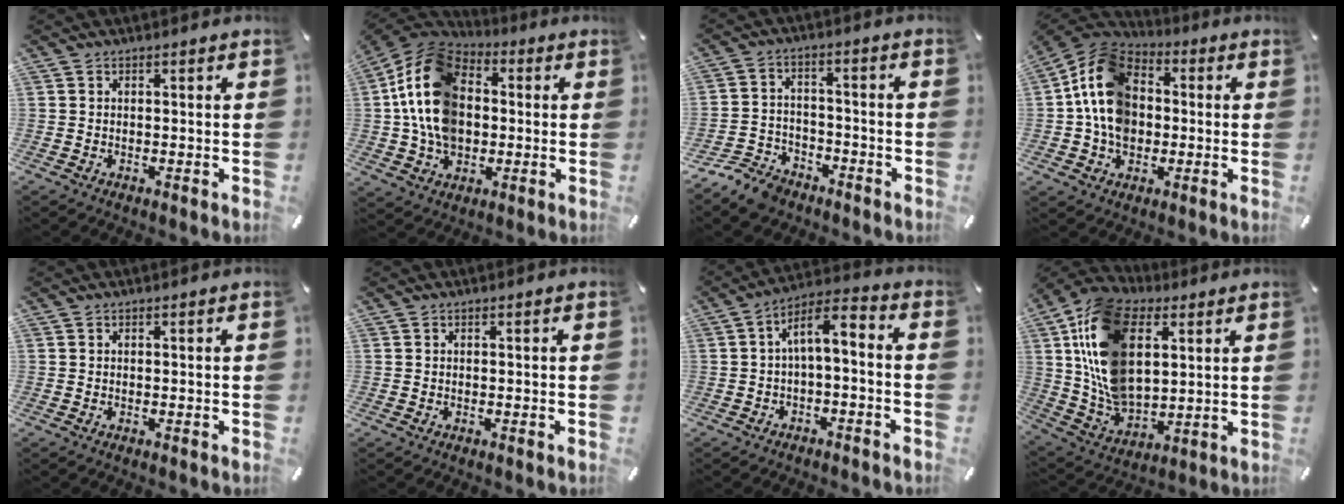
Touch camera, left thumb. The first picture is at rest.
{"total": 17.2, "force": [-0.3, 13.2, 11.0], "torque": [-0.255, 0.016, -0.006]}
{"total": 9.1, "force": [-7.3, 4.6, 2.9], "torque": [-0.052, 0.042, -0.136]}
{"total": 14.3, "force": [-0.9, 11.7, 8.2], "torque": [-0.193, 0.017, -0.018]}
{"total": 0.0}
{"total": 0.0}
{"total": 5.9, "force": [-1.0, 2.6, 5.2], "torque": [-0.096, 0.004, -0.019]}
{"total": 20.6, "force": [6.3, 14.0, 13.8], "torque": [-0.321, -0.018, 0.113]}